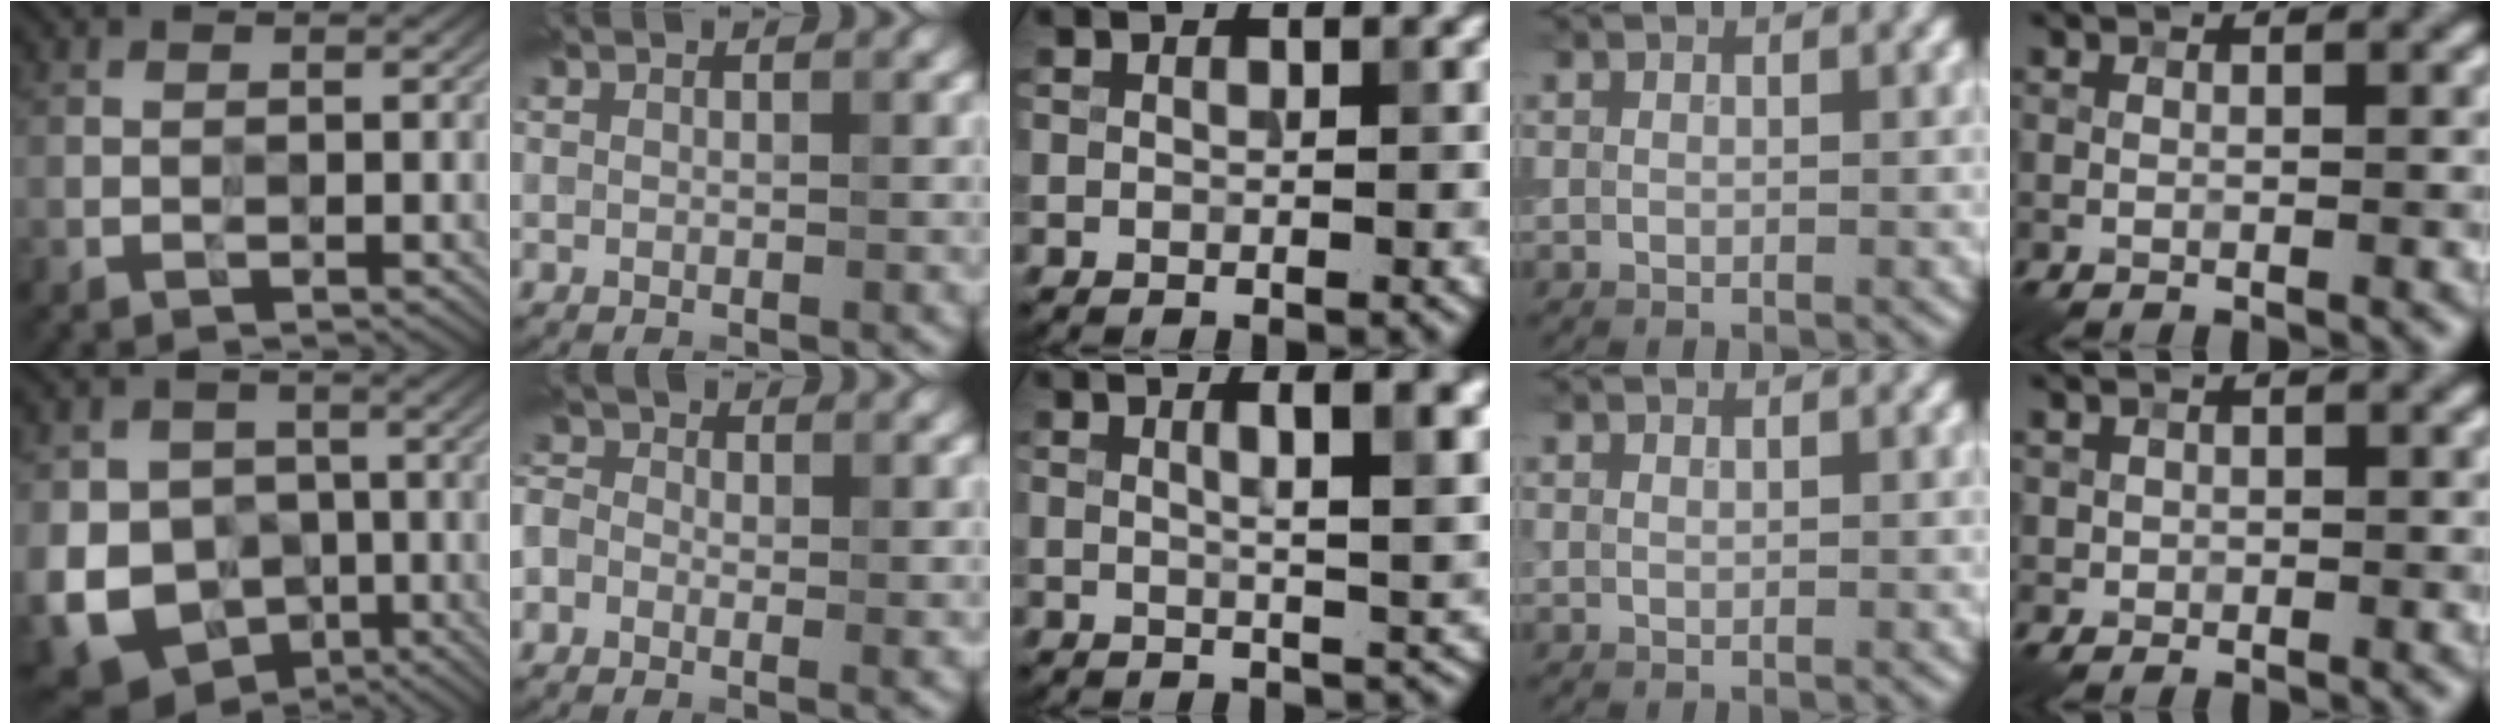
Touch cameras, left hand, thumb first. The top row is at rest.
{"thumb": {"total": 14.8, "force": [-4.3, 12.3, 7.0], "torque": [-0.181, -0.038, -0.090]}, "index": {"total": 3.5, "force": [-0.1, 2.7, 2.2], "torque": [-0.032, 0.017, -0.019]}, "middle": {"total": 6.2, "force": [1.9, 1.9, 5.6], "torque": [-0.050, 0.014, 0.018]}, "little": {"total": 0.8, "force": [0.2, 0.7, 0.1], "torque": [0.002, -0.003, 0.003]}}